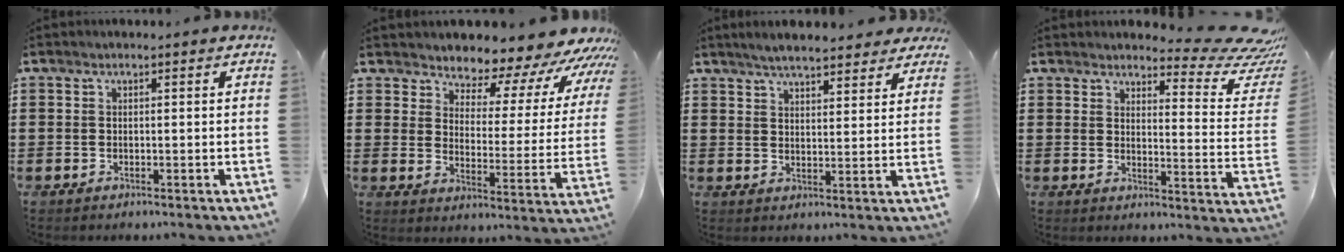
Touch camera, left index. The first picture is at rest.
{"total": 5.9, "force": [5.6, 1.5, 1.0], "torque": [-0.037, -0.056, 0.091]}
{"total": 4.7, "force": [4.4, 0.6, 1.6], "torque": [-0.044, -0.008, 0.080]}
{"total": 6.8, "force": [5.6, 1.4, 3.6], "torque": [-0.054, -0.047, 0.092]}